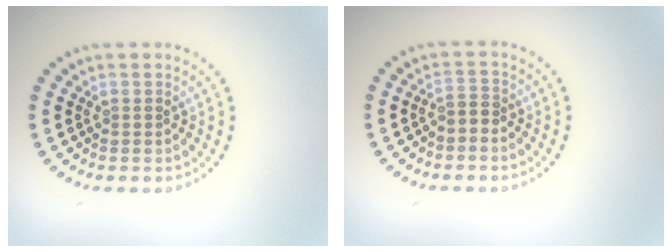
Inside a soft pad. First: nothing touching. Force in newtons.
{"total": 1.1, "press": 0.9, "slide": 0.7}